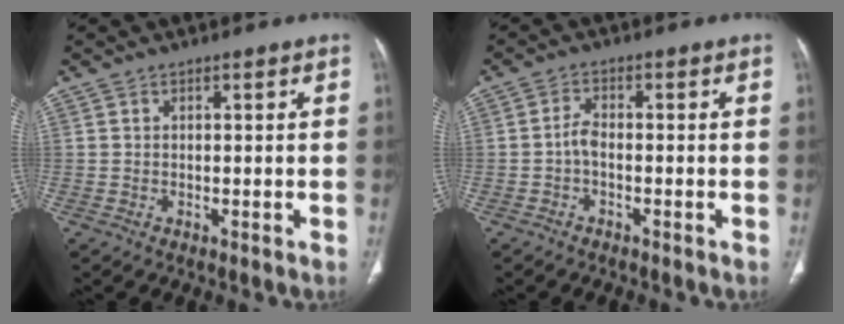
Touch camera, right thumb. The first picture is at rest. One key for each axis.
{"total": 2.3, "fx": -0.9, "fy": 1.0, "fz": 1.8, "tx": -0.036, "ty": 0.011, "tz": -0.021}